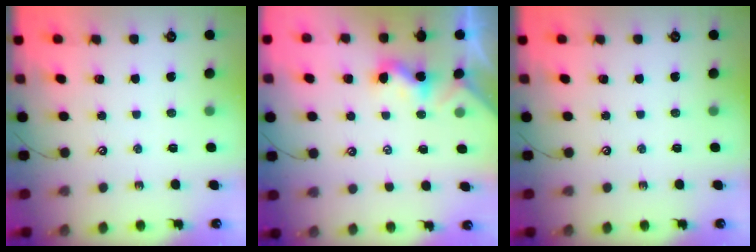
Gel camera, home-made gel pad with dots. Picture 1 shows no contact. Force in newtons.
{"total": 1.7, "press": 1.7, "slide": 0.3}
{"total": 0.0}